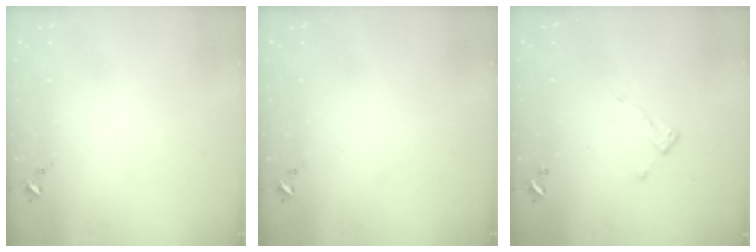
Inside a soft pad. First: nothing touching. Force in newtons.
{"total": 0.0}
{"total": 4.7, "press": 4.7, "slide": 0.3}